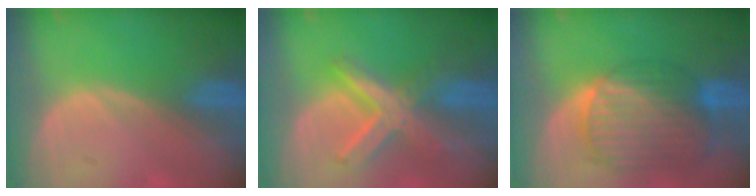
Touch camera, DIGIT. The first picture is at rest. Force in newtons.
{"total": 7.9, "press": 6.8, "slide": 4.0}
{"total": 10.4, "press": 8.8, "slide": 5.5}